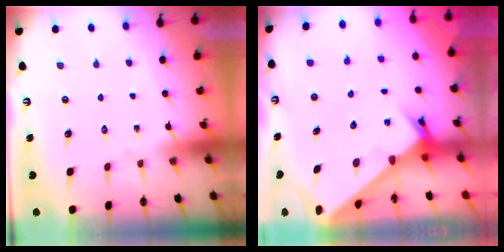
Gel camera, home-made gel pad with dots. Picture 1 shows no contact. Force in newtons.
{"total": 3.4, "press": 3.4, "slide": 0.3}